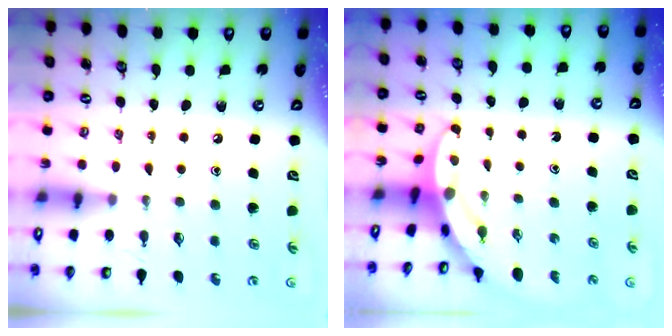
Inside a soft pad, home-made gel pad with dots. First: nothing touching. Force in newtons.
{"total": 3.2, "press": 3.2, "slide": 0.2}